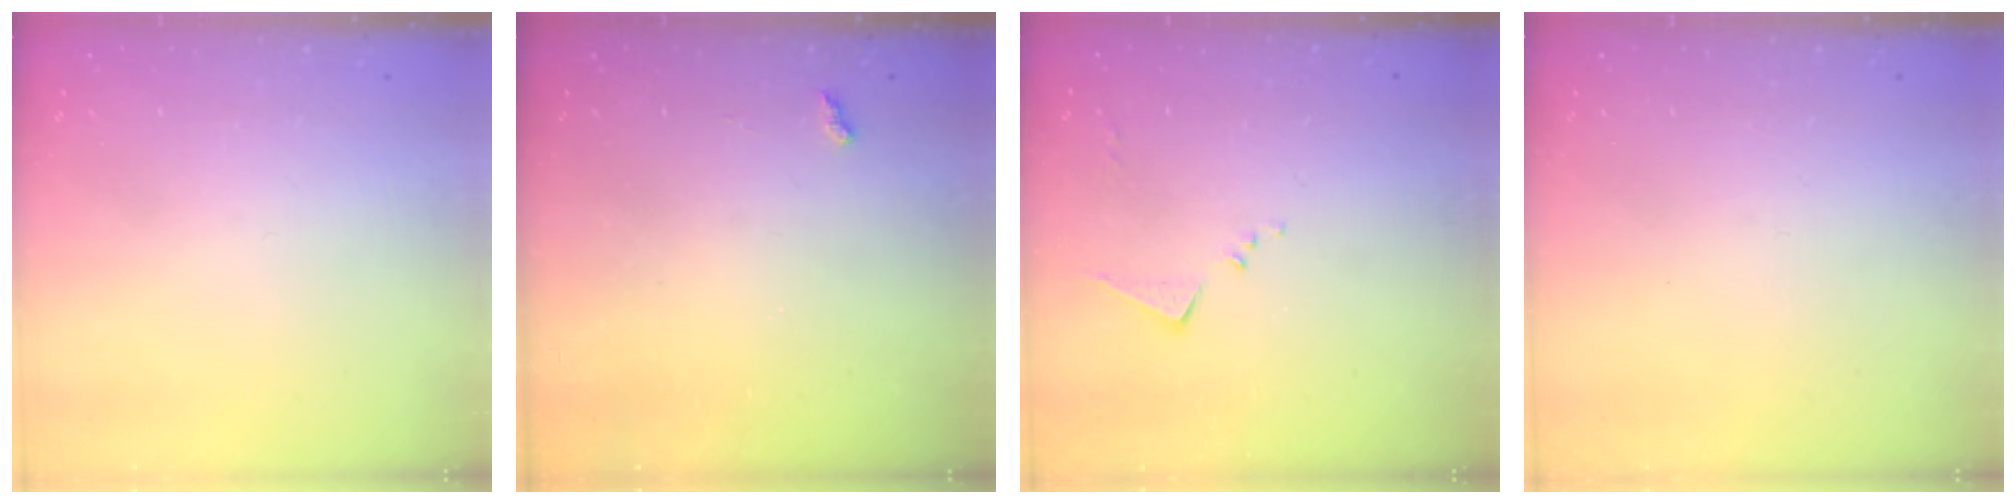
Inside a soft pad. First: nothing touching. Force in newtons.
{"total": 2.4, "press": 2.4, "slide": 0.4}
{"total": 7.1, "press": 7.1, "slide": 0.4}
{"total": 0.0}